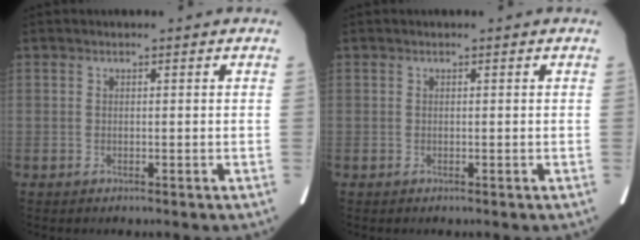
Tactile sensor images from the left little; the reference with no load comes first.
{"total": 0.0}